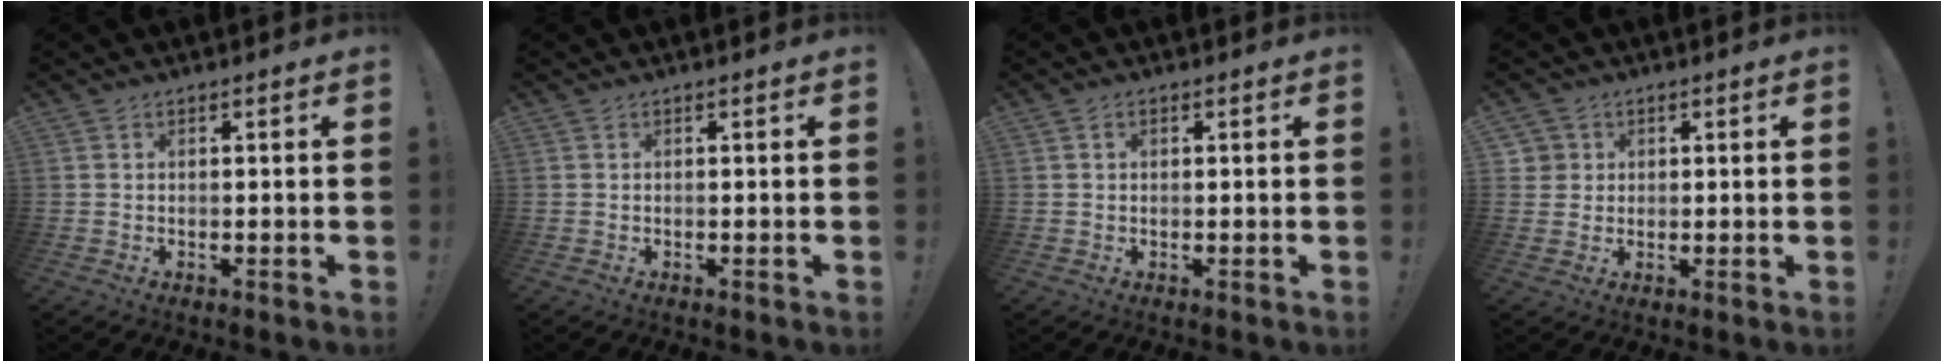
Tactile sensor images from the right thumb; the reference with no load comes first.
{"total": 0.0}
{"total": 0.9, "force": [0.3, 0.7, 0.5], "torque": [-0.007, 0.003, 0.004]}
{"total": 2.9, "force": [1.0, 2.7, 0.2], "torque": [-0.002, -0.001, 0.018]}